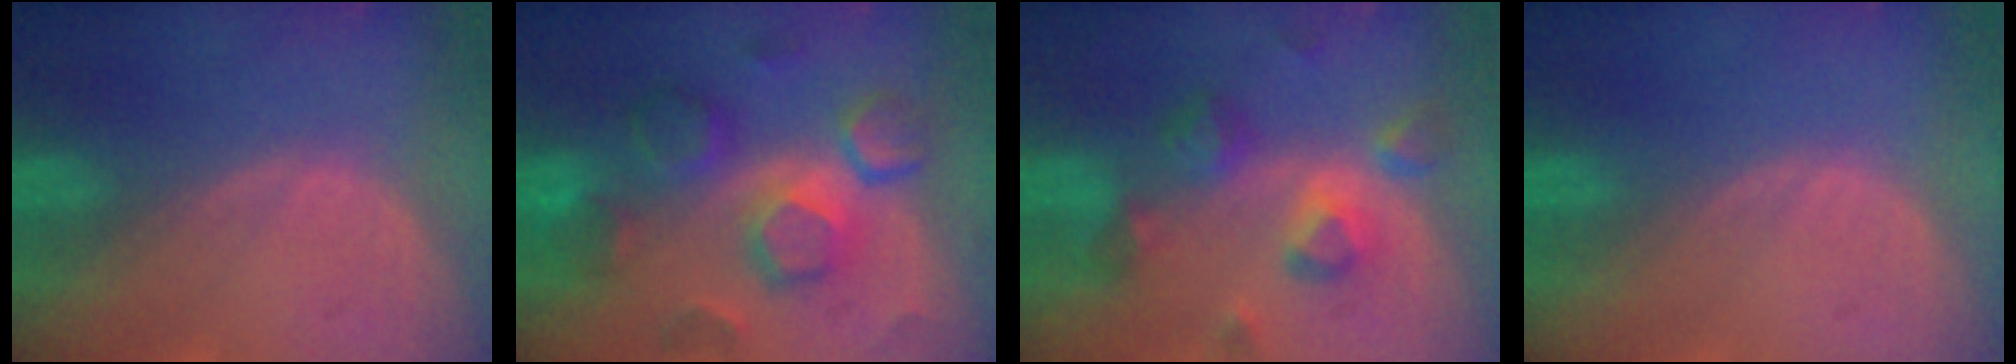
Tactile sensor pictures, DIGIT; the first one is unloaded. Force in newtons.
{"total": 10.4, "press": 10.4, "slide": 0.8}
{"total": 8.4, "press": 7.8, "slide": 3.1}
{"total": 0.0}